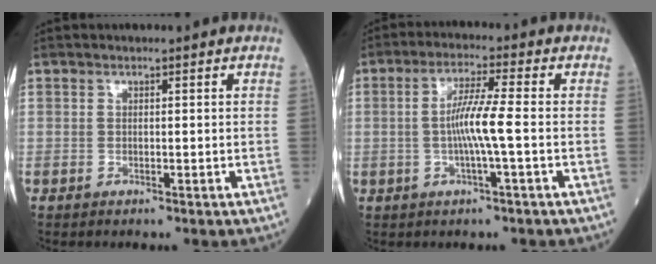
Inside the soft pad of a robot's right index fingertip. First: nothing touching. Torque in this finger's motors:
{"motor_torque": [1.33, -0.15, 0.66, 0.16]}